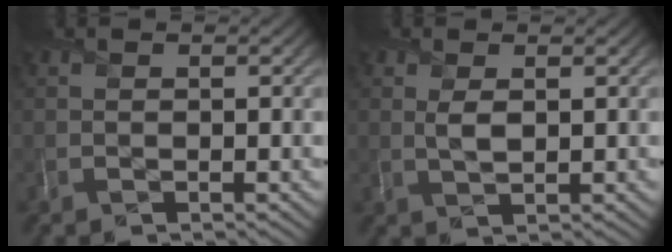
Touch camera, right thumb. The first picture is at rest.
{"total": 2.0, "force": [0.5, 1.0, 1.7], "torque": [-0.040, -0.005, 0.011]}